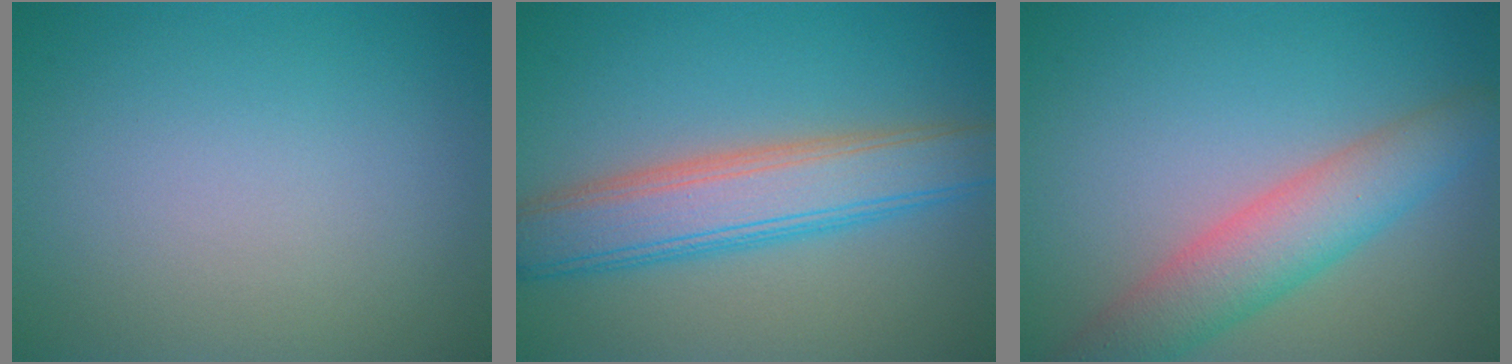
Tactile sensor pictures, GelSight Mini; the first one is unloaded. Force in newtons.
{"total": 6.5, "press": 6.5, "slide": 0.1}
{"total": 5.4, "press": 5.4, "slide": 0.3}